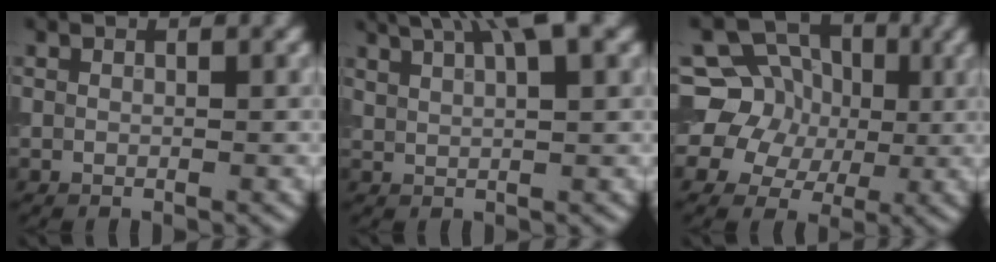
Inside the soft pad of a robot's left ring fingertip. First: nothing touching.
{"total": 5.6, "force": [3.5, 1.4, 4.1], "torque": [-0.049, 0.025, 0.047]}
{"total": 13.9, "force": [3.4, 12.1, 6.1], "torque": [-0.118, 0.044, 0.024]}